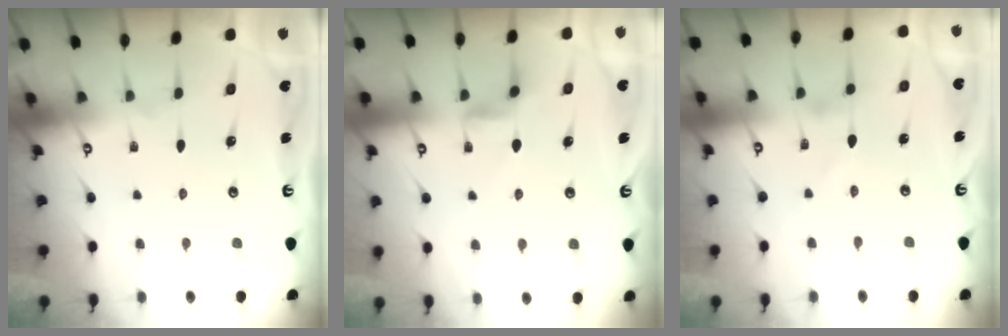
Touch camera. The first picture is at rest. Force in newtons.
{"total": 3.1, "press": 3.1, "slide": 0.5}
{"total": 1.0, "press": 1.0, "slide": 0.1}